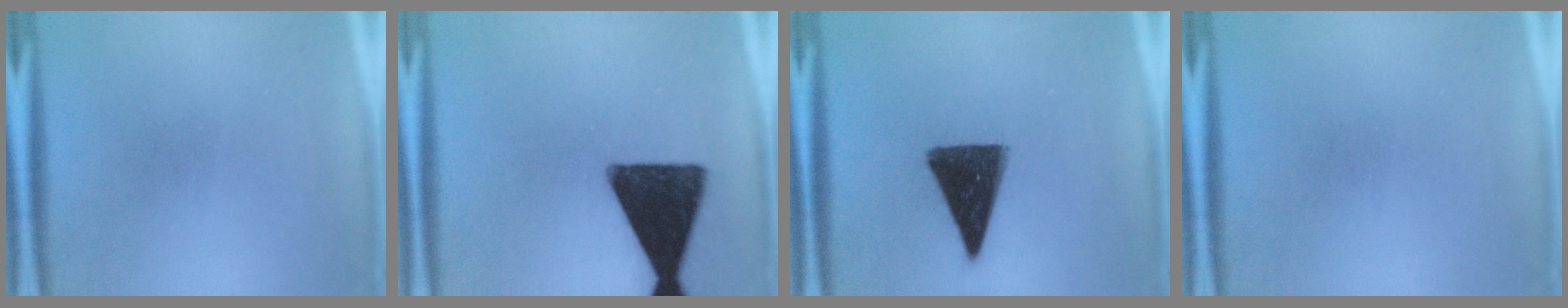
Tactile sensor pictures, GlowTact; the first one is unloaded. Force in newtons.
{"total": 16.8}
{"total": 13.6}
{"total": 0.0}